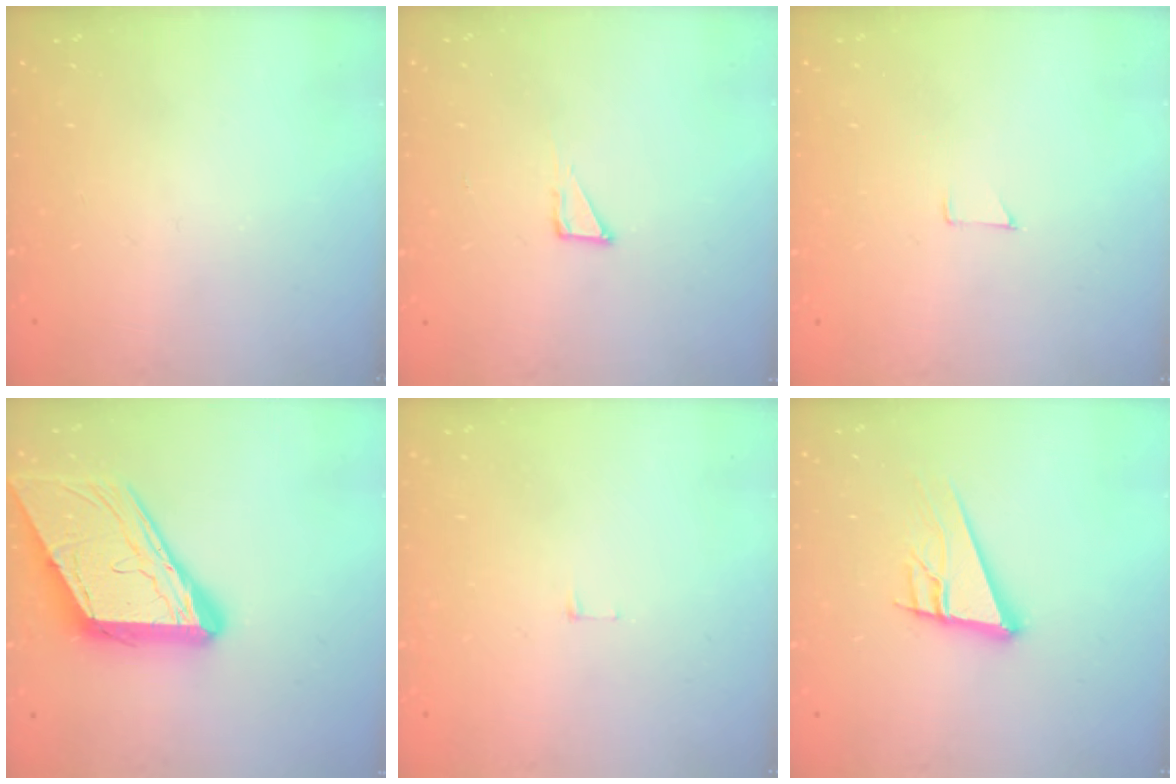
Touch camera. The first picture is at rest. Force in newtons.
{"total": 2.7, "press": 2.7, "slide": 0.2}
{"total": 3.8, "press": 3.8, "slide": 0.3}
{"total": 16.3, "press": 16.2, "slide": 1.9}
{"total": 3.8, "press": 3.8, "slide": 0.3}
{"total": 13.1, "press": 12.7, "slide": 3.4}